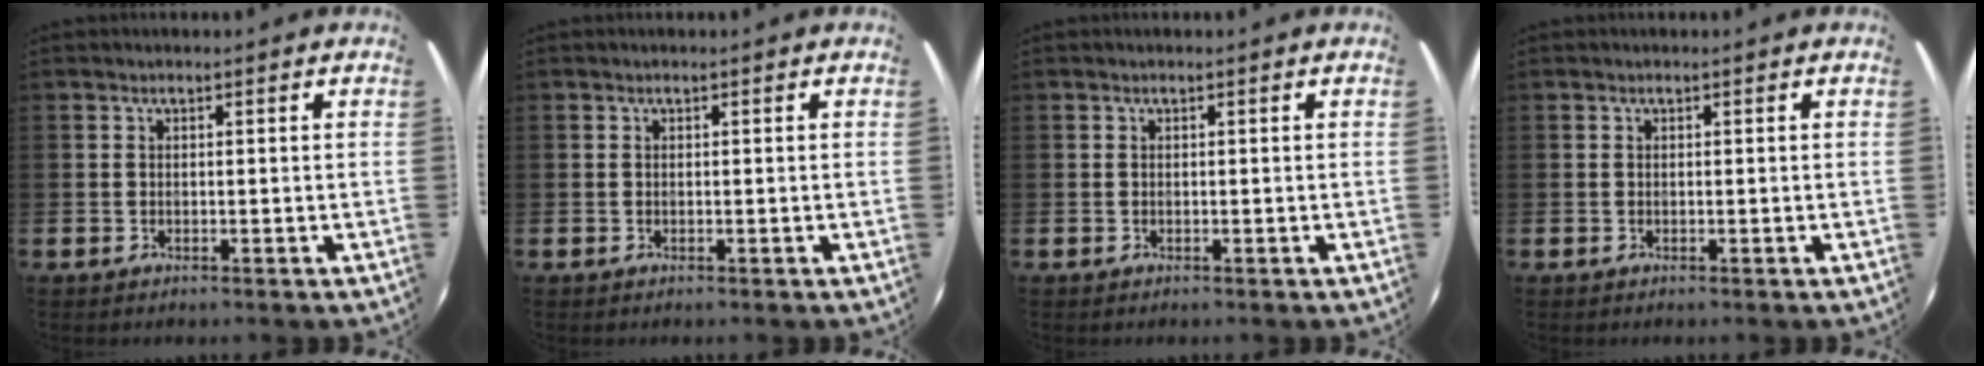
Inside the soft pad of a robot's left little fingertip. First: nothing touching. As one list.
[{"total": 0.0}, {"total": 0.0}, {"total": 0.0}]